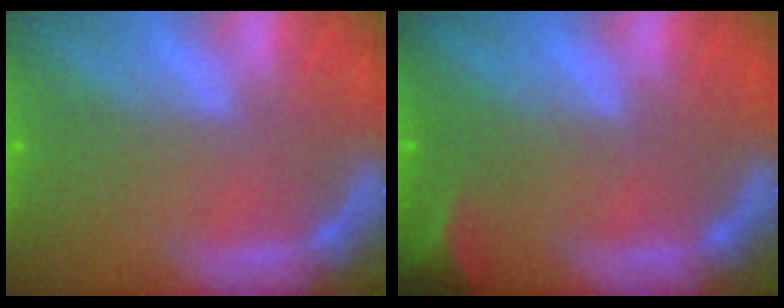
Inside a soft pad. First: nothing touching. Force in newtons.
{"total": 2.9}